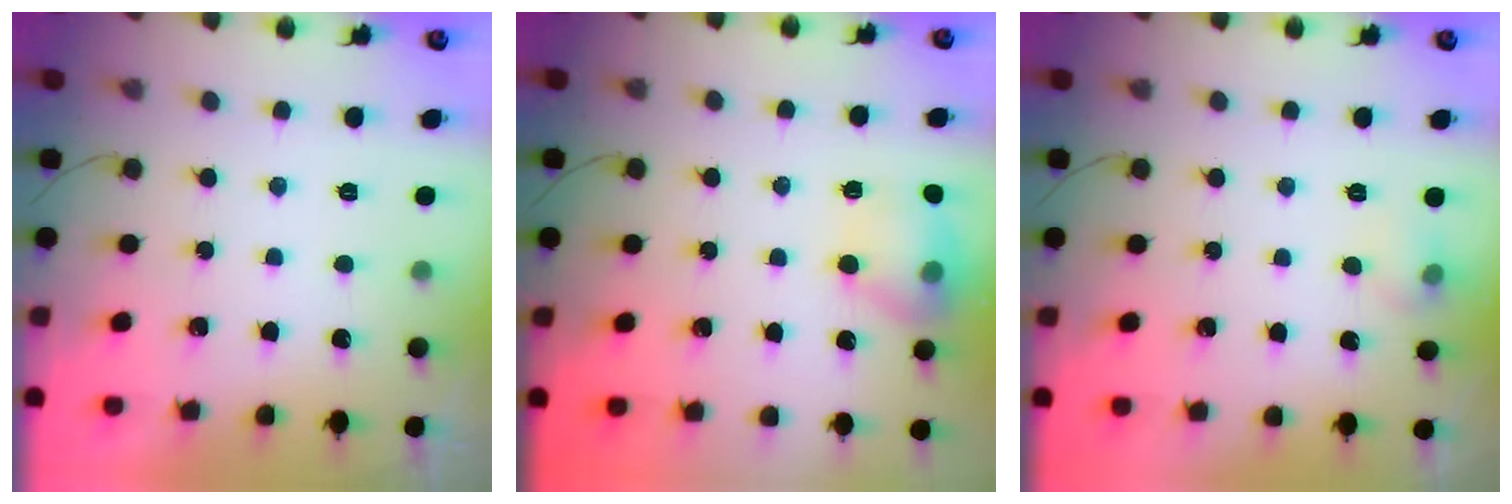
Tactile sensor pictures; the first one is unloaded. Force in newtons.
{"total": 13.3, "press": 13.2, "slide": 1.0}
{"total": 5.3, "press": 5.0, "slide": 1.8}